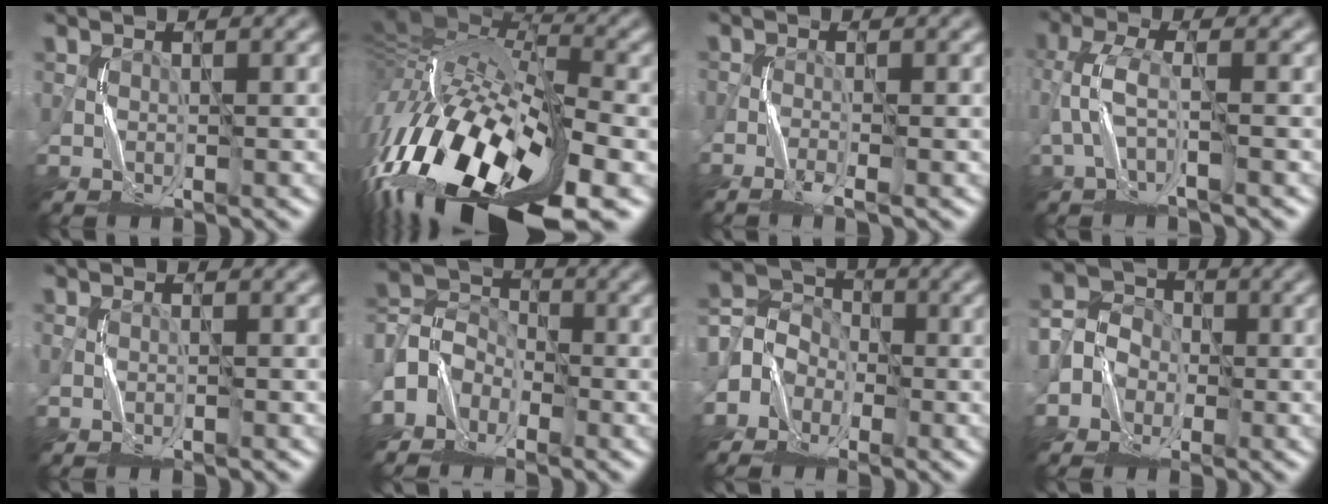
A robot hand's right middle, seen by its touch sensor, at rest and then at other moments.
{"total": 18.1, "force": [-8.5, 7.5, 14.1], "torque": [-0.272, -0.001, -0.152]}
{"total": 1.7, "force": [-1.6, 0.0, 0.7], "torque": [-0.018, -0.001, -0.036]}
{"total": 2.5, "force": [-1.3, 0.4, 2.2], "torque": [-0.050, 0.011, -0.031]}
{"total": 0.7, "force": [-0.7, -0.1, 0.1], "torque": [0.000, -0.001, -0.014]}
{"total": 4.0, "force": [-3.1, 2.5, 0.4], "torque": [-0.009, 0.007, -0.078]}
{"total": 3.6, "force": [-2.1, 2.9, 0.2], "torque": [0.003, 0.012, -0.057]}
{"total": 3.3, "force": [-1.7, 2.8, -0.1], "torque": [0.023, 0.016, -0.046]}